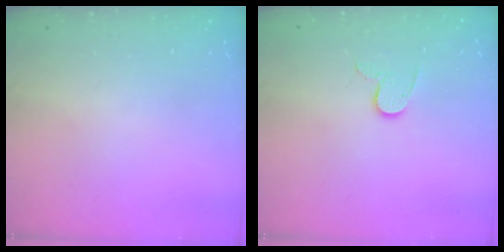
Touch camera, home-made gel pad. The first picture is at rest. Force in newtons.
{"total": 6.5, "press": 6.4, "slide": 0.5}